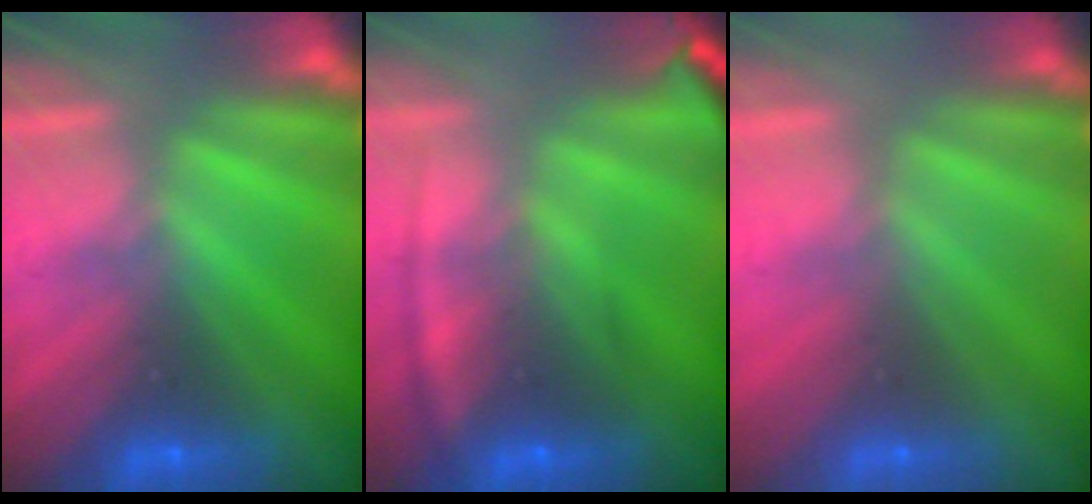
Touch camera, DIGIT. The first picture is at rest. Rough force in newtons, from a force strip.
{"total": 6.9}
{"total": 2.9}